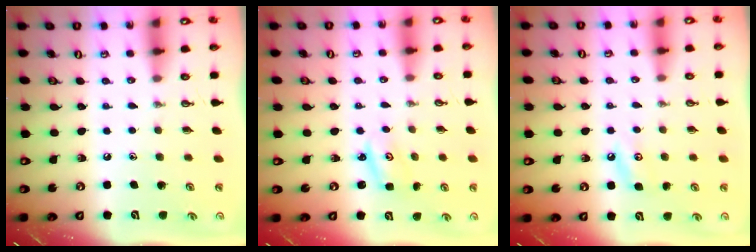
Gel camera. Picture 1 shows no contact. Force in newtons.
{"total": 2.4, "press": 2.4, "slide": 0.1}
{"total": 5.1, "press": 5.1, "slide": 0.6}